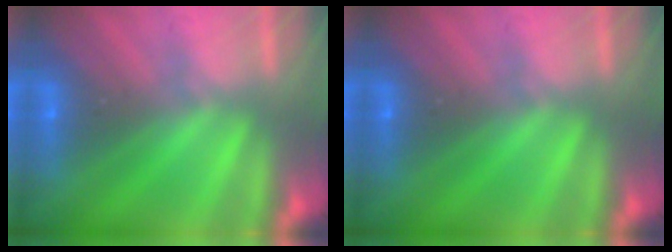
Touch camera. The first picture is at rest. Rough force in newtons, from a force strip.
{"total": 0.0}